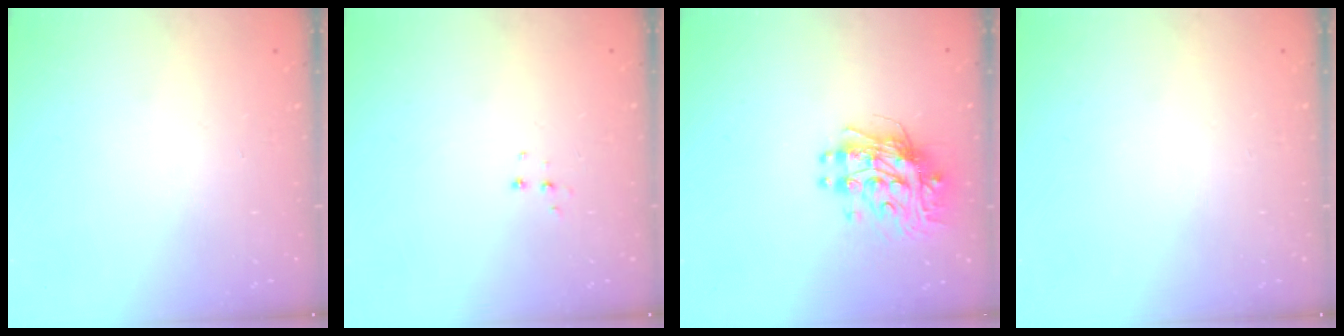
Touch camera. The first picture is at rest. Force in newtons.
{"total": 3.9, "press": 3.9, "slide": 0.4}
{"total": 10.1, "press": 10.1, "slide": 0.8}
{"total": 0.0}